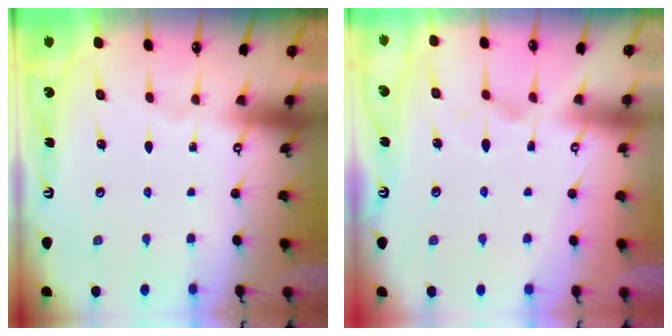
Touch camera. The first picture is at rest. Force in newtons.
{"total": 1.9, "press": 1.5, "slide": 1.1}